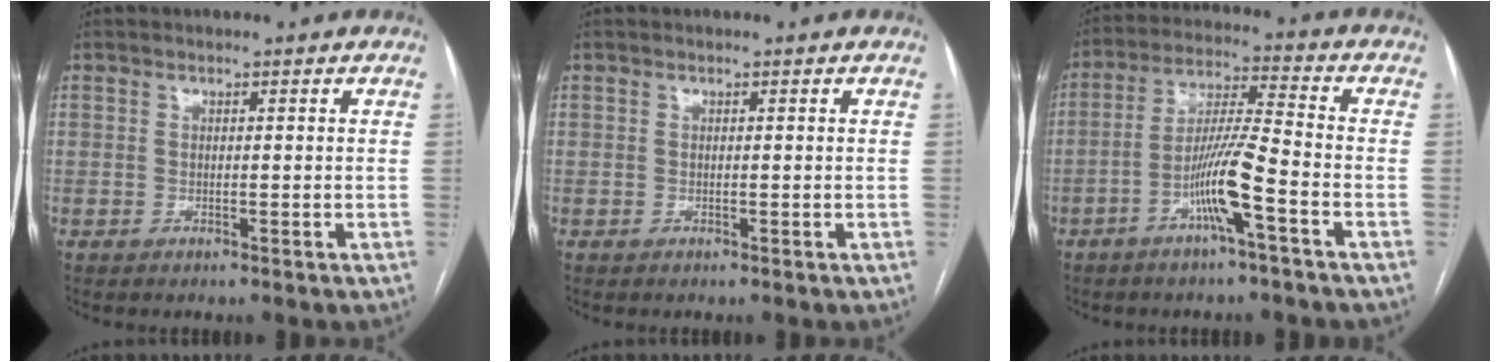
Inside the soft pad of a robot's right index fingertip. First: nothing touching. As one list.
[{"total": 0.0}, {"total": 9.6, "force": [-4.2, -0.2, 8.6], "torque": [-0.169, 0.007, -0.081]}]